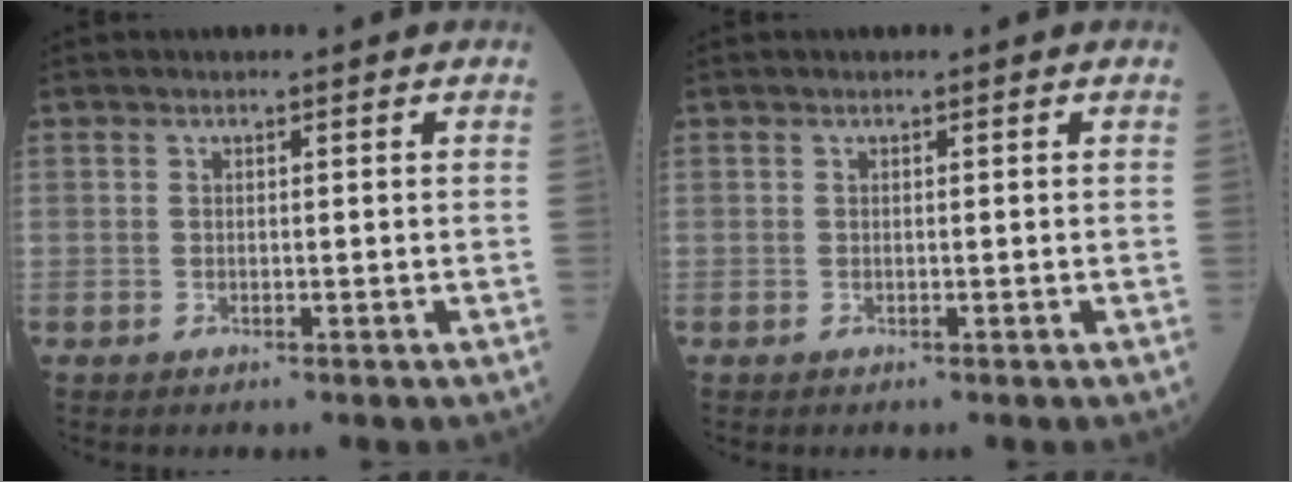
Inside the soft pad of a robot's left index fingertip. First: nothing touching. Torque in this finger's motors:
{"motor_torque": [-0.02, 0.02, 0.00, 0.00]}